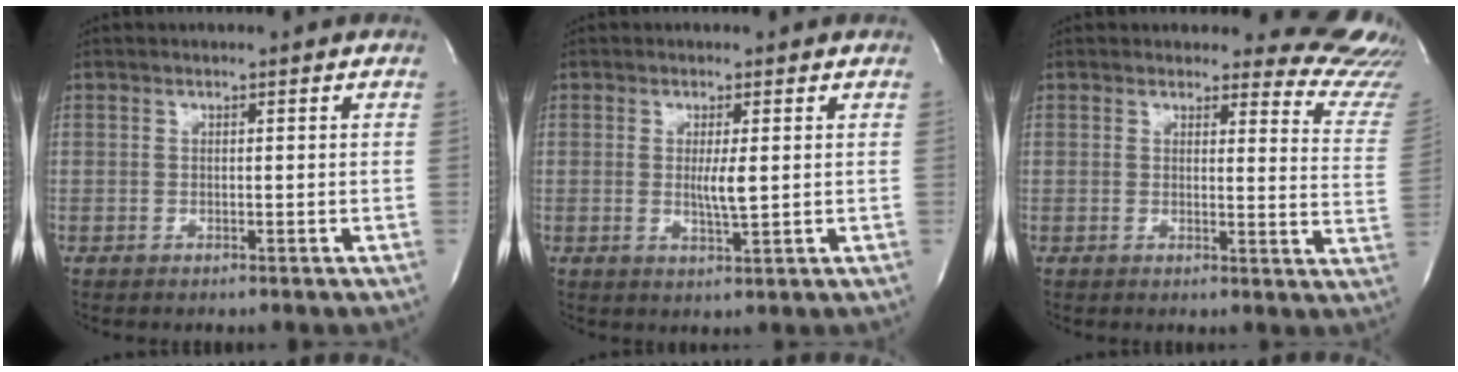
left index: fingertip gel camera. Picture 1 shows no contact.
{"total": 2.9, "force": [0.1, 0.2, 2.9], "torque": [-0.058, -0.010, 0.002]}
{"total": 12.1, "force": [12.1, 1.2, -0.5], "torque": [0.048, -0.139, 0.081]}